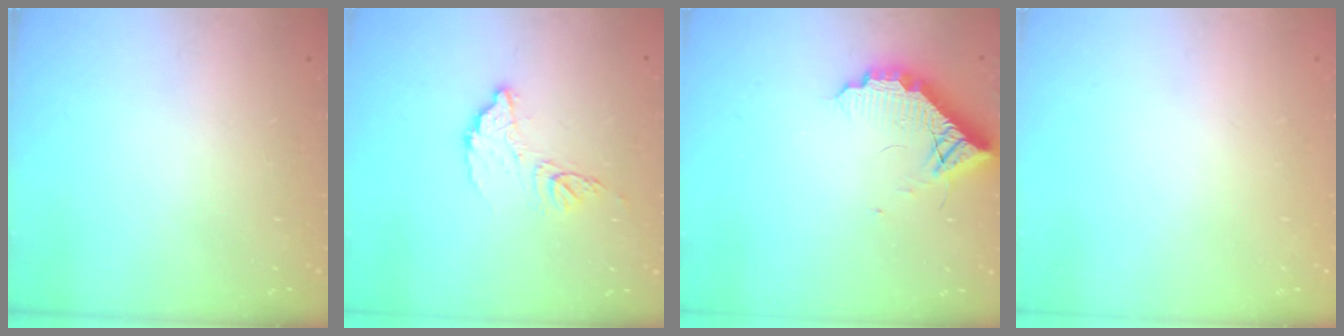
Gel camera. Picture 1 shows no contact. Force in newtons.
{"total": 8.9, "press": 8.9, "slide": 0.6}
{"total": 9.9, "press": 9.9, "slide": 0.9}
{"total": 0.0}